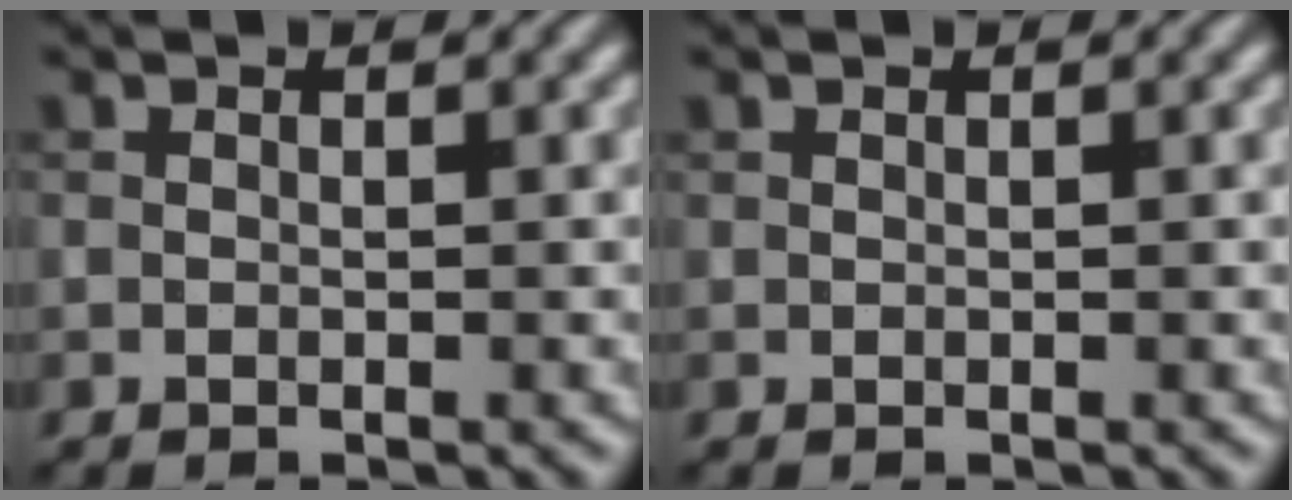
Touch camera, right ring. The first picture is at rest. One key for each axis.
{"total": 0.0}